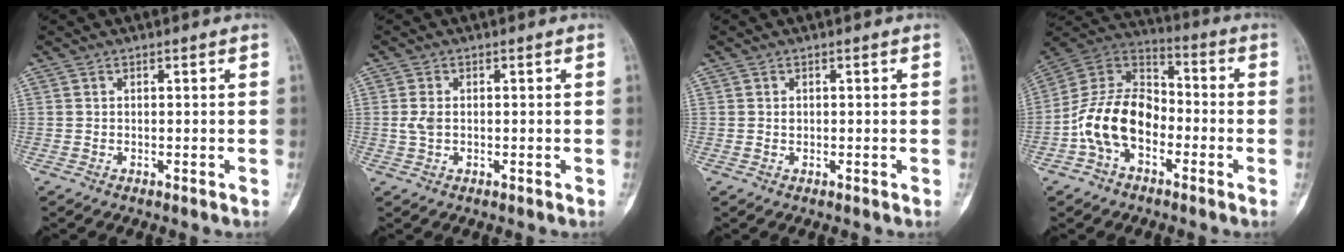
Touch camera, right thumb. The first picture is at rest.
{"total": 2.5, "force": [-0.1, 1.6, 2.0], "torque": [-0.049, 0.002, -0.004]}
{"total": 0.9, "force": [0.0, 0.7, 0.6], "torque": [-0.010, 0.001, 0.000]}
{"total": 14.9, "force": [-4.6, 9.8, 10.3], "torque": [-0.181, 0.057, -0.095]}